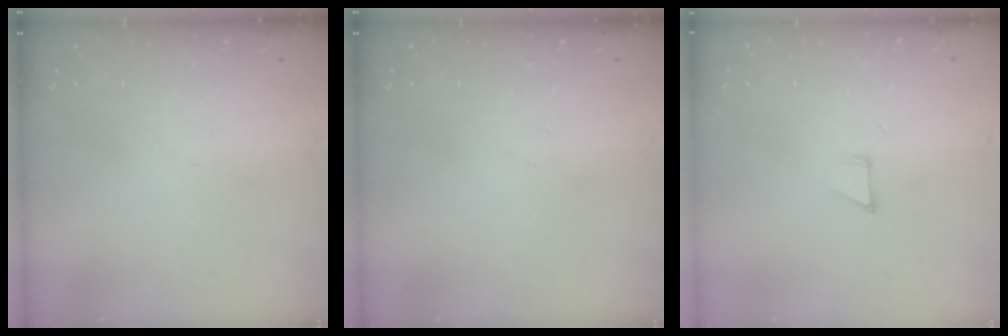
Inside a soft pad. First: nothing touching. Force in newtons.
{"total": 0.0}
{"total": 2.8, "press": 2.8, "slide": 0.2}